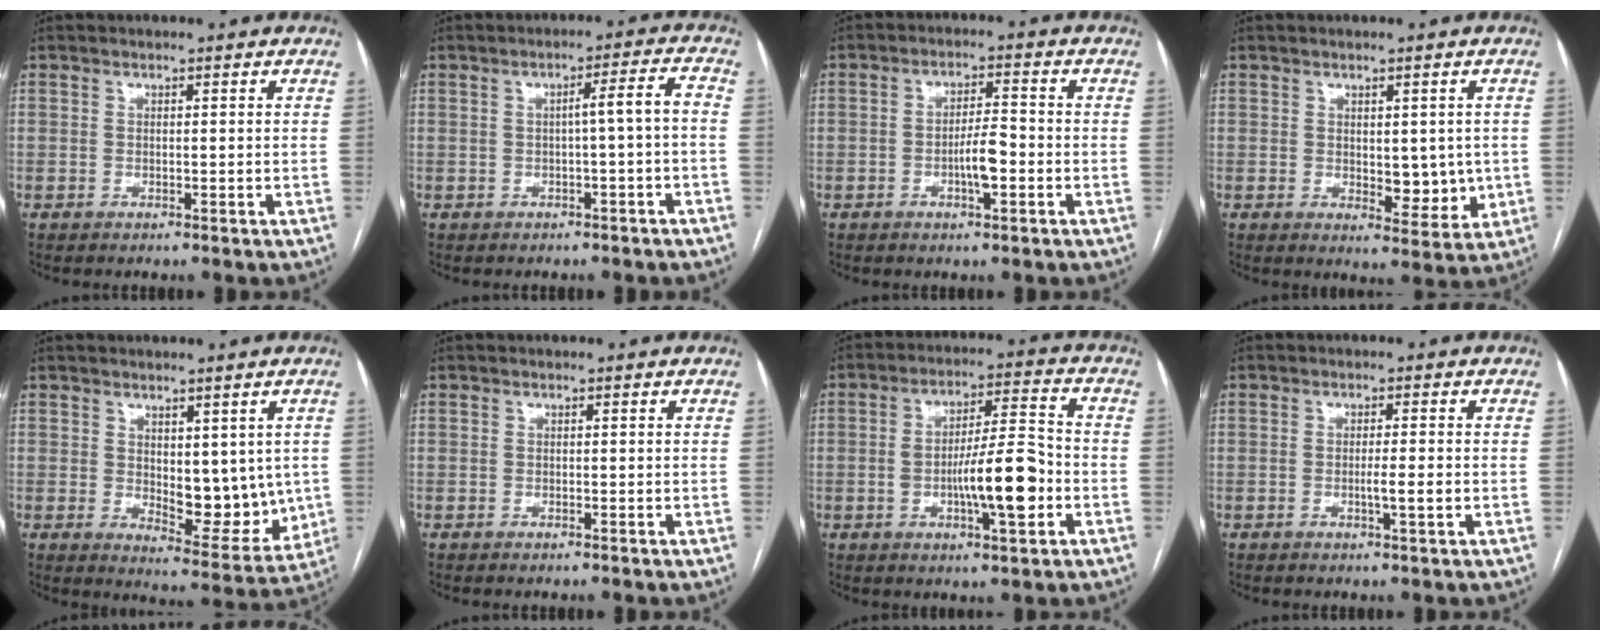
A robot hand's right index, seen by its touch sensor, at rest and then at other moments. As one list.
[{"total": 3.9, "force": [-0.8, -0.1, 3.8], "torque": [-0.052, 0.013, -0.009]}, {"total": 4.9, "force": [-1.5, 1.0, 4.5], "torque": [-0.081, 0.004, -0.025]}, {"total": 6.2, "force": [-0.1, 3.1, 5.4], "torque": [-0.063, -0.009, 0.008]}, {"total": 9.8, "force": [0.6, 4.8, 8.5], "torque": [-0.099, -0.016, 0.025]}, {"total": 0.0}, {"total": 11.4, "force": [-2.7, 2.2, 10.8], "torque": [-0.181, 0.011, -0.042]}, {"total": 2.8, "force": [-0.7, -0.2, 2.7], "torque": [-0.047, -0.004, -0.012]}]